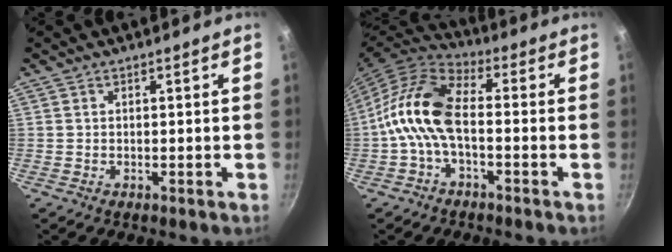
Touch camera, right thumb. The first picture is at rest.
{"total": 11.7, "force": [-1.9, 6.0, 9.9], "torque": [-0.195, 0.037, -0.054]}